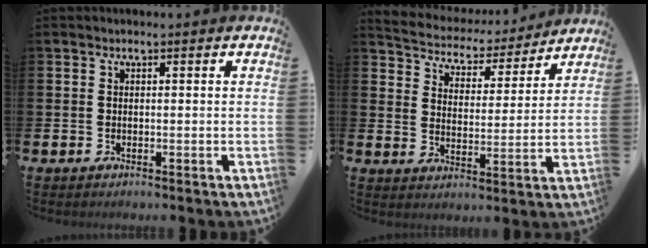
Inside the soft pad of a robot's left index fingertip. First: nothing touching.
{"total": 4.7, "force": [4.5, 1.6, 0.0], "torque": [-0.036, -0.040, 0.074]}